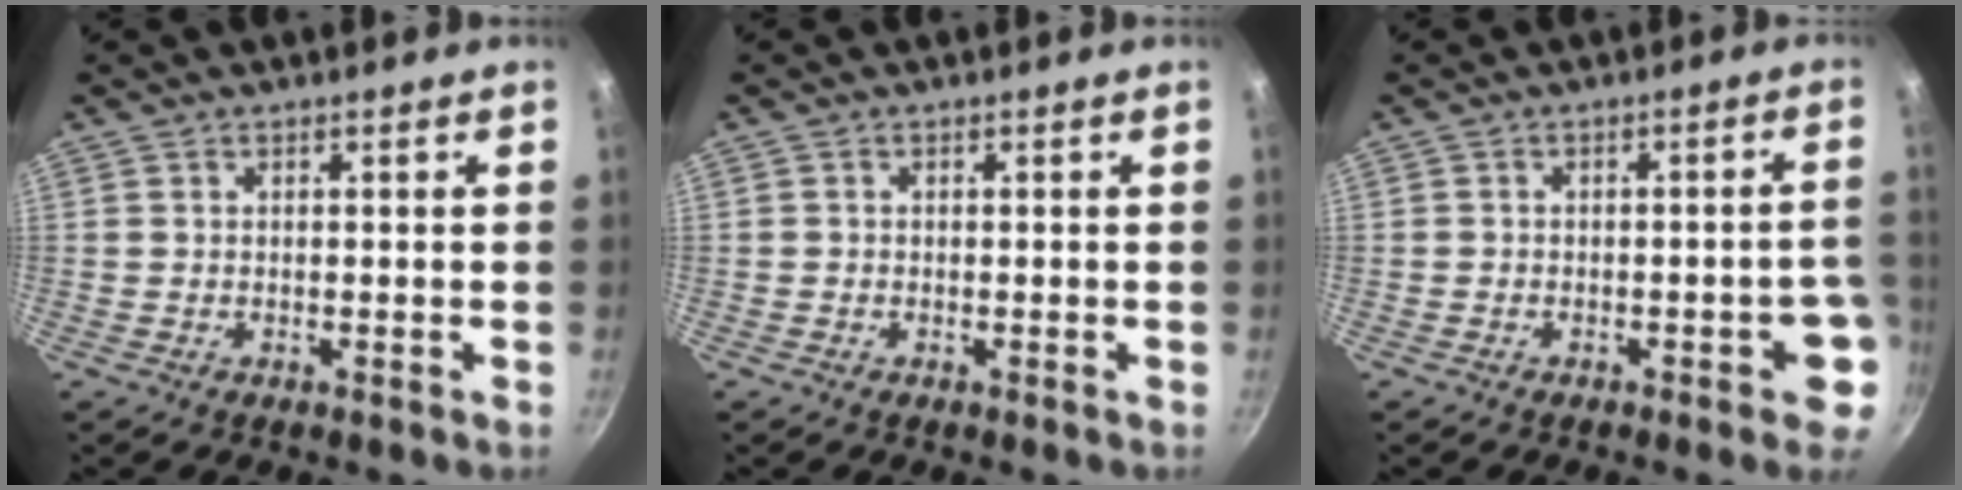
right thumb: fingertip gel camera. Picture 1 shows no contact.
{"total": 0.0}
{"total": 6.0, "force": [-2.2, 2.6, 4.9], "torque": [-0.029, 0.031, -0.022]}